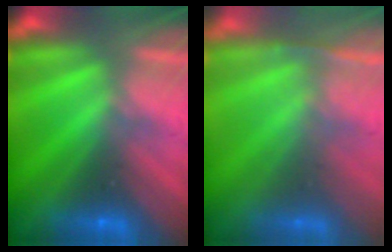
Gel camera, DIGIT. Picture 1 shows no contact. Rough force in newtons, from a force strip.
{"total": 1.1}